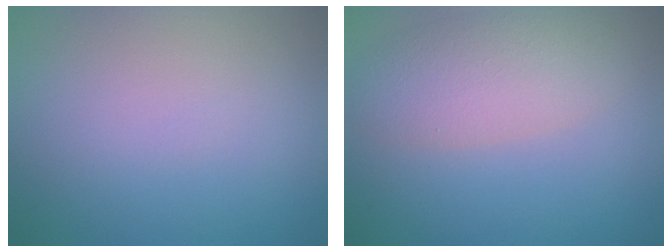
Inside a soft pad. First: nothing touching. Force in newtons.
{"total": 4.5, "press": 4.5, "slide": 0.2}